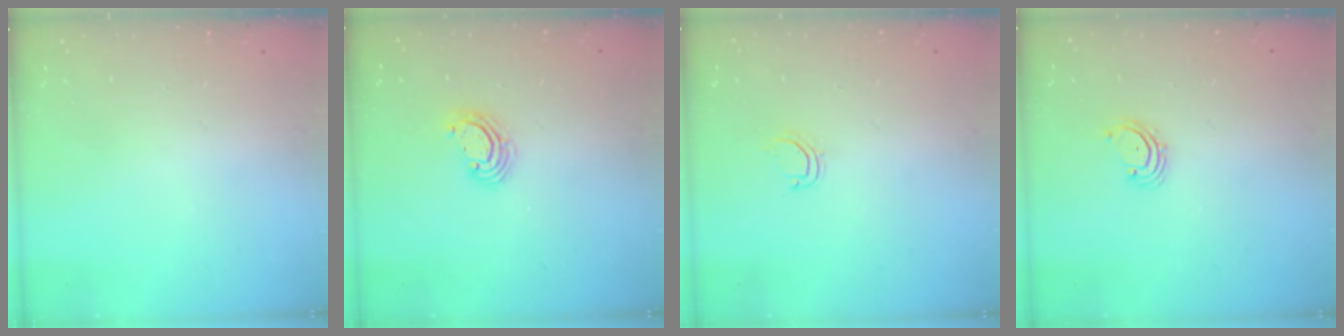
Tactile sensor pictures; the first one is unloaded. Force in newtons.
{"total": 3.6, "press": 3.6, "slide": 0.3}
{"total": 4.6, "press": 4.6, "slide": 0.4}
{"total": 2.3, "press": 2.3, "slide": 0.5}